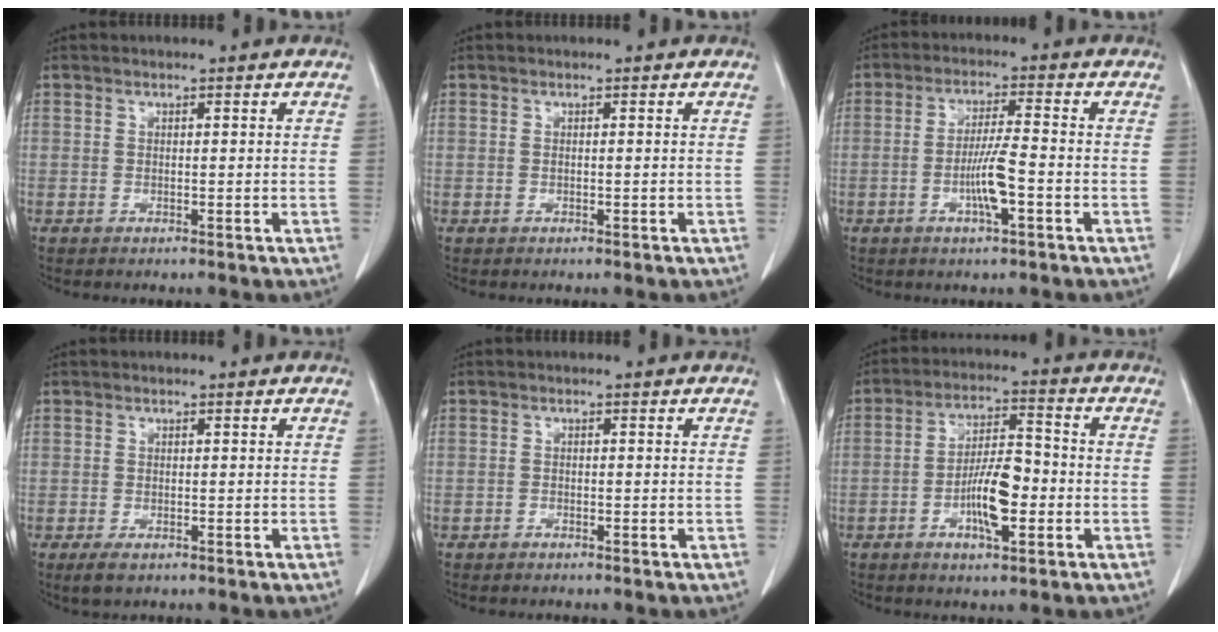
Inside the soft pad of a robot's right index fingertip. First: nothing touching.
{"total": 0.0}
{"total": 6.1, "force": [-2.0, 0.2, 5.8], "torque": [-0.114, -0.001, -0.037]}
{"total": 2.1, "force": [-1.1, 1.2, 1.3], "torque": [-0.024, -0.002, -0.012]}
{"total": 0.6, "force": [-0.6, 0.2, 0.1], "torque": [-0.004, 0.001, -0.009]}
{"total": 8.8, "force": [-2.5, 2.5, 8.0], "torque": [-0.150, 0.007, -0.045]}